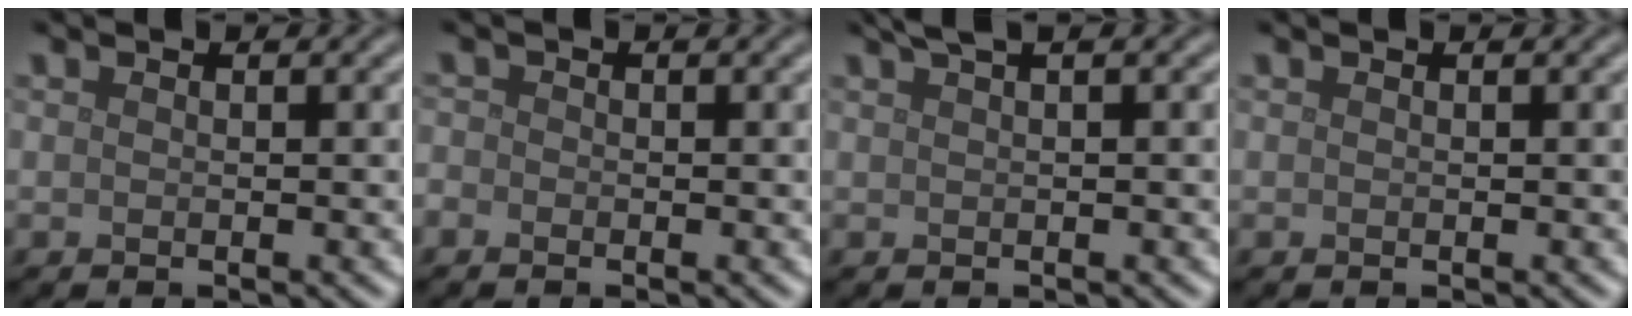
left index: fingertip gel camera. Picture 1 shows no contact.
{"total": 0.8, "force": [-0.5, 0.6, 0.1], "torque": [0.001, -0.003, -0.013]}
{"total": 2.3, "force": [1.4, 0.6, 1.7], "torque": [-0.023, 0.006, 0.020]}
{"total": 0.0}